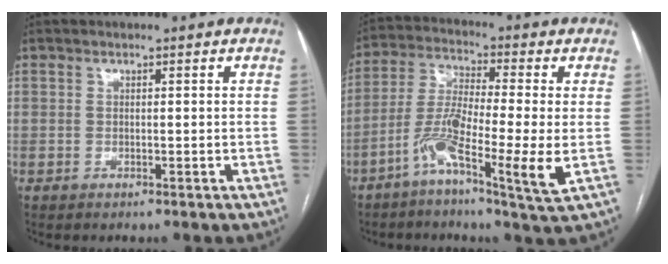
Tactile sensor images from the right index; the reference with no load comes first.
{"total": 11.2, "force": [-4.0, 0.1, 10.5], "torque": [-0.209, -0.007, -0.082]}